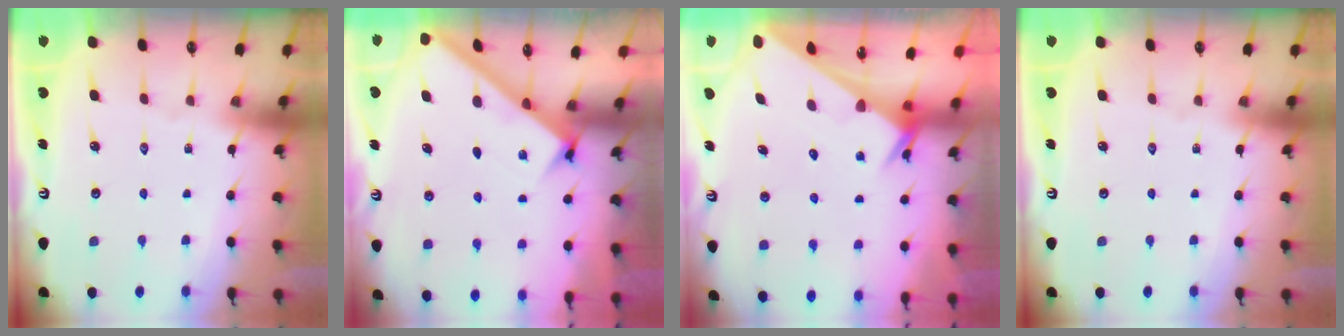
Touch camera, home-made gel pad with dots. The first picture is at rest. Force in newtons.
{"total": 2.5, "press": 2.5, "slide": 0.3}
{"total": 3.5, "press": 3.4, "slide": 0.4}
{"total": 0.0}